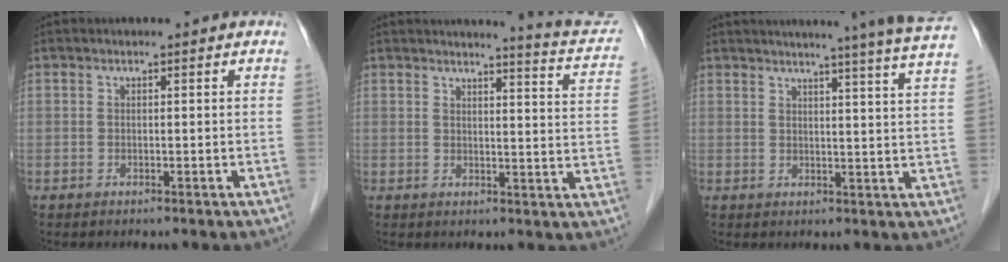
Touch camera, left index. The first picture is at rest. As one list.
[{"total": 9.7, "force": [9.3, 0.0, 2.8], "torque": [-0.029, -0.050, 0.085]}, {"total": 16.6, "force": [14.6, -1.7, 7.7], "torque": [-0.112, -0.049, 0.160]}]